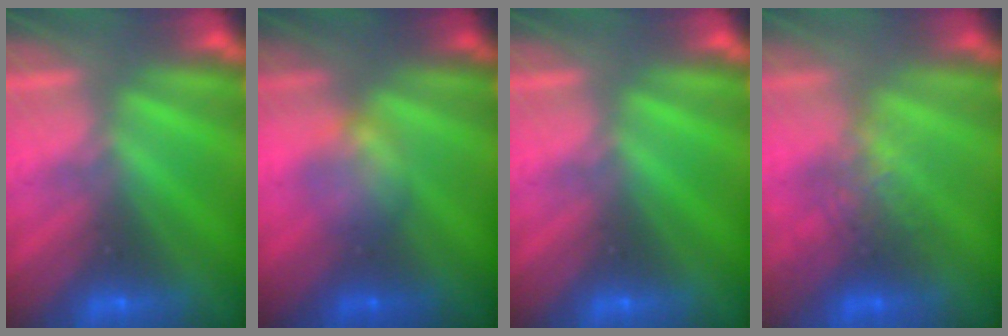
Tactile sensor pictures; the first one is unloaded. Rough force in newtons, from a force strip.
{"total": 2.3}
{"total": 0.0}
{"total": 2.6}